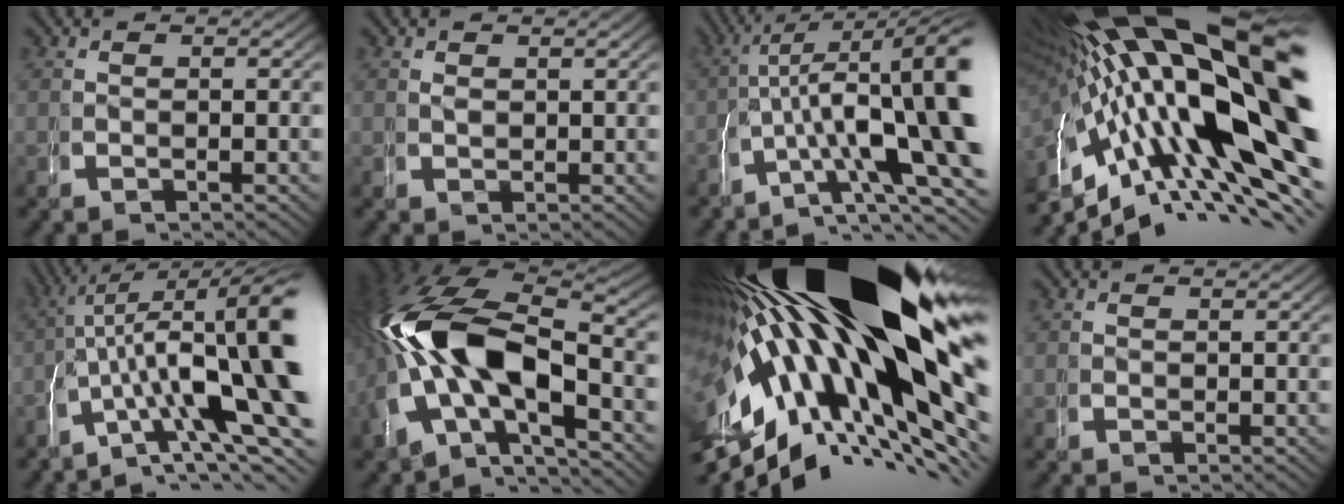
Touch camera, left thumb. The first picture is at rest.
{"total": 0.8, "force": [0.5, 0.2, -0.6], "torque": [0.009, -0.009, 0.015]}
{"total": 12.5, "force": [-0.6, 7.3, 10.2], "torque": [-0.152, -0.028, 0.009]}
{"total": 24.2, "force": [1.5, 14.0, 19.7], "torque": [-0.302, -0.032, 0.037]}
{"total": 14.2, "force": [0.1, 8.1, 11.6], "torque": [-0.172, -0.026, 0.019]}
{"total": 18.2, "force": [-0.3, 12.6, 13.1], "torque": [-0.275, -0.053, 0.017]}
{"total": 29.2, "force": [2.4, 15.4, 24.6], "torque": [-0.403, 0.007, 0.047]}
{"total": 0.5, "force": [0.1, 0.1, -0.5], "torque": [0.009, -0.002, 0.003]}